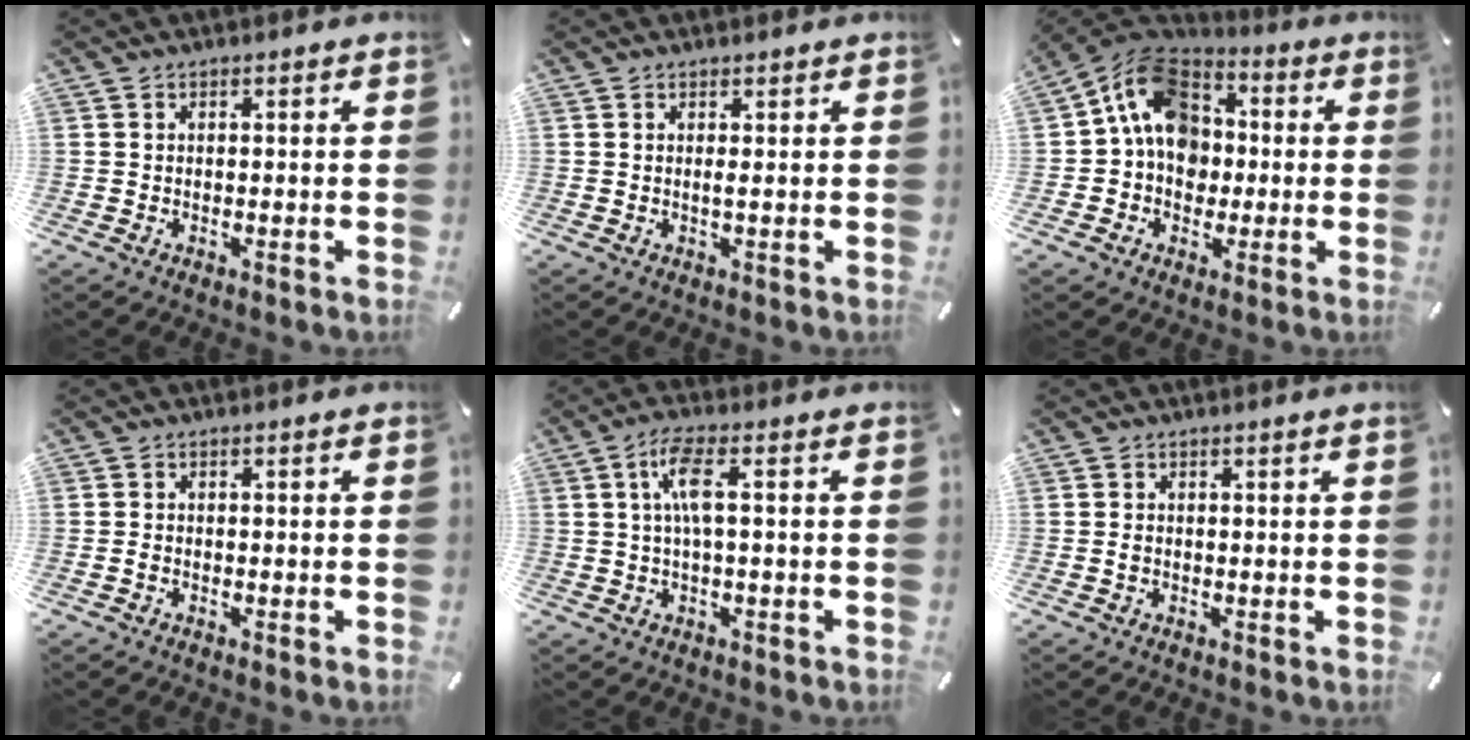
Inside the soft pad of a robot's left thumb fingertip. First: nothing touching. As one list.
[{"total": 1.2, "force": [0.2, 0.0, 1.2], "torque": [-0.024, -0.004, 0.004]}, {"total": 14.0, "force": [1.1, 11.9, 7.4], "torque": [-0.129, 0.014, 0.021]}, {"total": 0.8, "force": [-0.4, 0.4, 0.5], "torque": [-0.010, -0.001, -0.008]}, {"total": 6.5, "force": [0.9, 1.5, 6.2], "torque": [-0.129, 0.003, 0.011]}, {"total": 0.7, "force": [0.0, 0.1, 0.7], "torque": [-0.014, -0.001, 0.000]}]